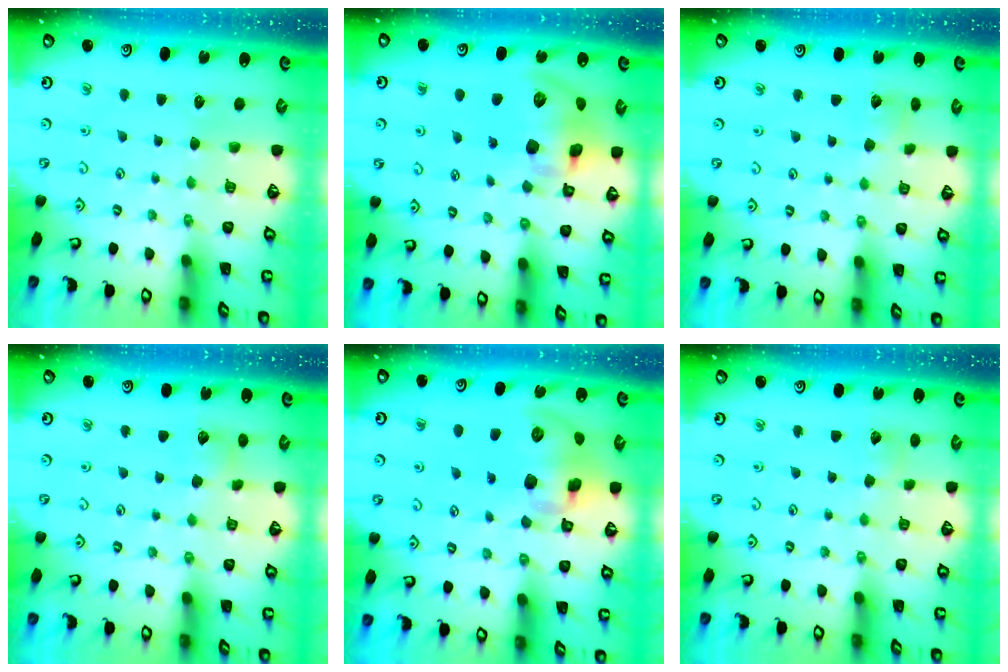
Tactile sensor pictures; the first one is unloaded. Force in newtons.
{"total": 16.8, "press": 16.7, "slide": 2.3}
{"total": 3.4, "press": 3.3, "slide": 0.4}
{"total": 6.6, "press": 6.6, "slide": 0.8}
{"total": 17.3, "press": 17.1, "slide": 2.7}
{"total": 2.3, "press": 2.3, "slide": 0.1}